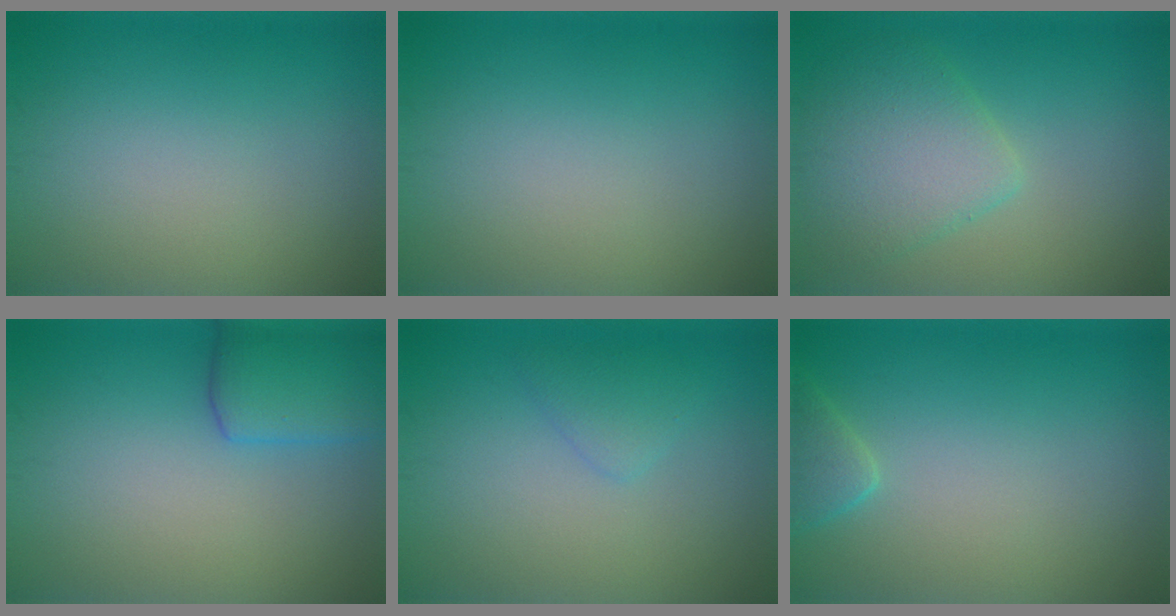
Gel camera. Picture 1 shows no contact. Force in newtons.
{"total": 0.0}
{"total": 4.9, "press": 4.8, "slide": 0.3}
{"total": 3.9, "press": 3.9, "slide": 0.3}
{"total": 1.6, "press": 1.6, "slide": 0.1}
{"total": 2.0, "press": 2.0, "slide": 0.2}